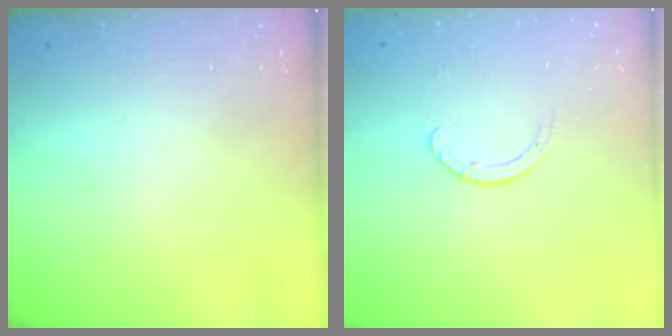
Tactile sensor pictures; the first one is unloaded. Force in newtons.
{"total": 2.4, "press": 2.4, "slide": 0.2}